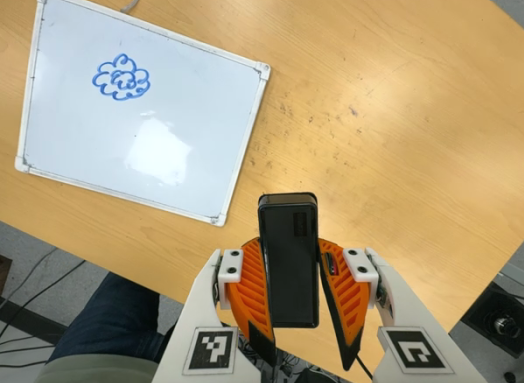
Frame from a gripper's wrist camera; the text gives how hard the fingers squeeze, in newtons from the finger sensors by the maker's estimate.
{"total": 9.5, "left": 8.2, "right": 10.8}